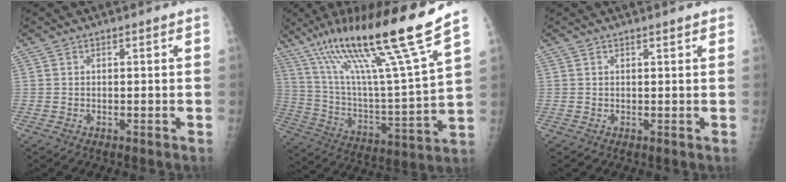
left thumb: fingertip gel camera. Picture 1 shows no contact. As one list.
[{"total": 24.0, "force": [16.5, 0.3, 17.4], "torque": [-0.280, -0.066, 0.294]}, {"total": 1.6, "force": [1.2, 0.2, 1.1], "torque": [-0.011, 0.001, 0.013]}]